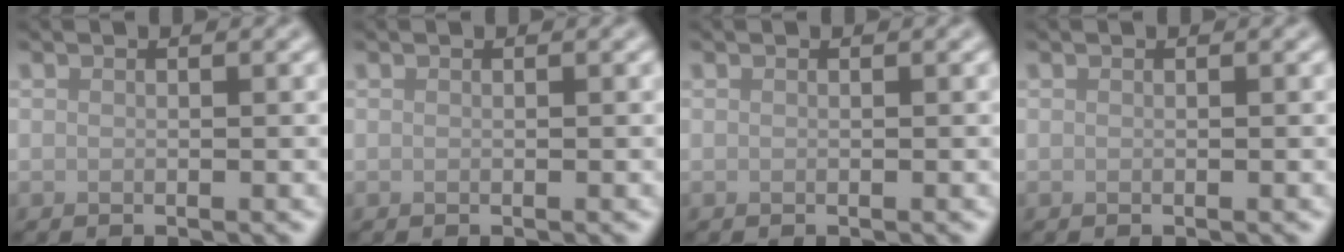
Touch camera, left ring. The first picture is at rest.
{"total": 0.0}
{"total": 0.0}
{"total": 0.0}